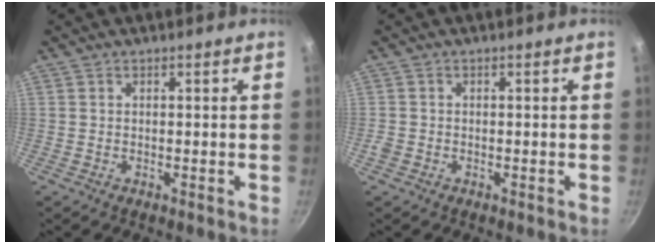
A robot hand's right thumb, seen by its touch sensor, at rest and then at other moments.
{"total": 1.3, "force": [-0.6, 1.1, 0.5], "torque": [-0.011, 0.001, -0.012]}